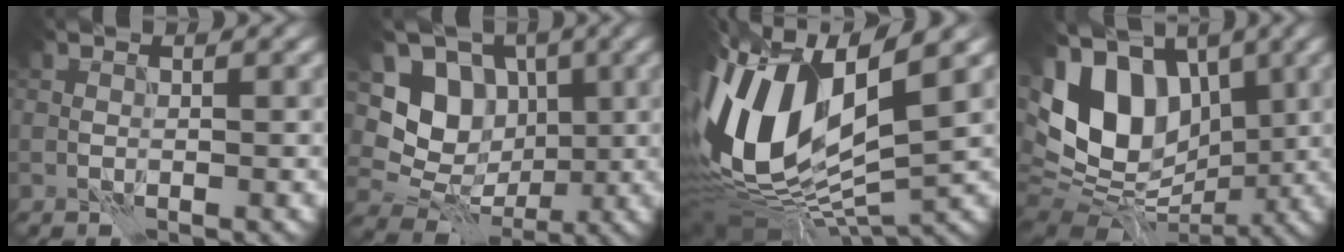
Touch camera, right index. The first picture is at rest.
{"total": 7.5, "force": [0.7, 6.3, 4.0], "torque": [-0.051, -0.002, 0.002]}
{"total": 14.5, "force": [1.2, 6.8, 12.7], "torque": [-0.277, -0.006, 0.016]}
{"total": 11.5, "force": [1.6, 7.9, 8.1], "torque": [-0.145, 0.005, 0.007]}